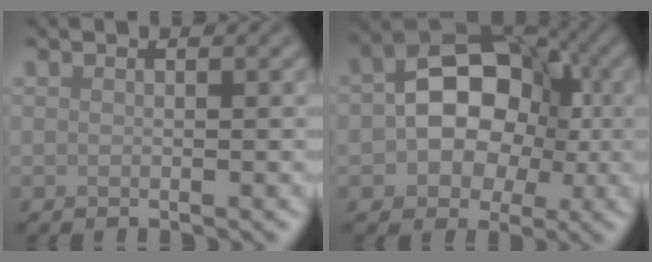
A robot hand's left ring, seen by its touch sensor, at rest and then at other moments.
{"total": 8.1, "force": [-0.7, 6.0, 5.5], "torque": [-0.081, 0.013, -0.021]}